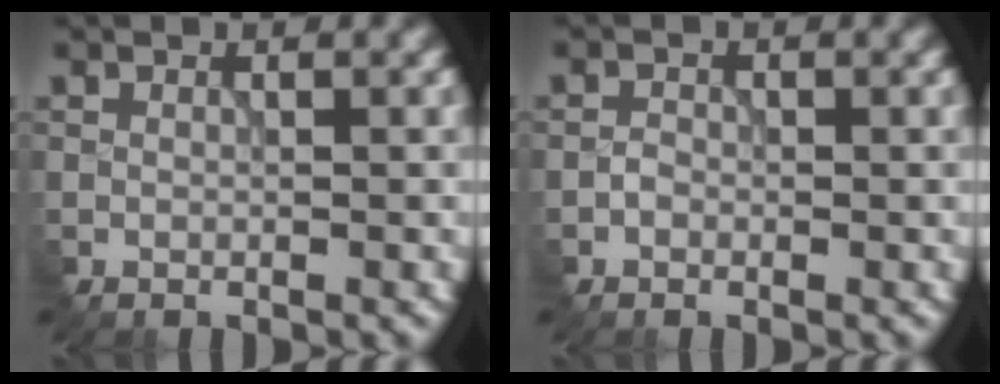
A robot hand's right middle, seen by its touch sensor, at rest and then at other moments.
{"total": 0.7, "force": [-0.5, 0.5, 0.0], "torque": [-0.007, 0.005, -0.014]}